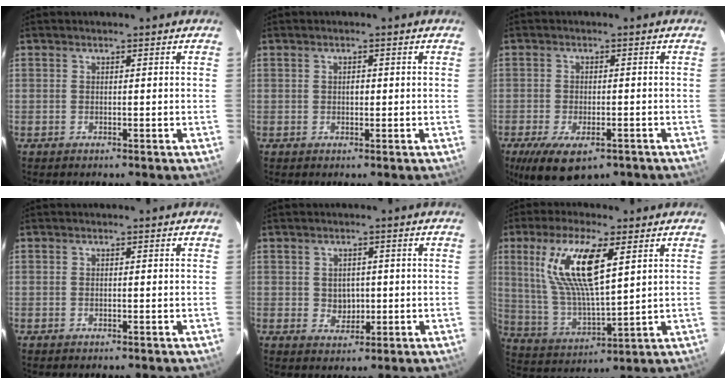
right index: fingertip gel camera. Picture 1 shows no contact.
{"total": 0.7, "force": [0.1, 0.5, 0.5], "torque": [-0.006, 0.002, 0.003]}
{"total": 9.1, "force": [-5.7, 4.0, 5.9], "torque": [-0.128, -0.033, -0.088]}
{"total": 0.0}
{"total": 3.7, "force": [0.0, 3.3, 1.8], "torque": [-0.028, 0.001, 0.007]}
{"total": 15.6, "force": [6.4, 4.1, 13.6], "torque": [-0.266, 0.002, 0.135]}